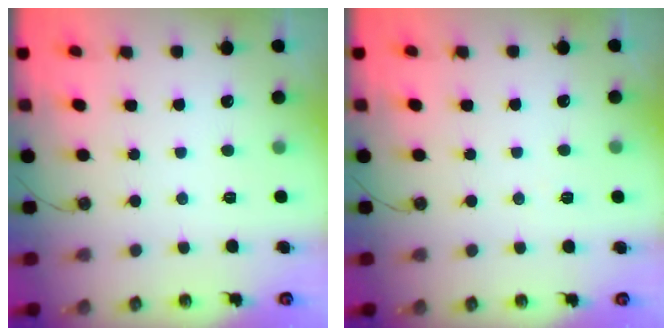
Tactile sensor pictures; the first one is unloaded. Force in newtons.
{"total": 4.8, "press": 2.1, "slide": 4.4}